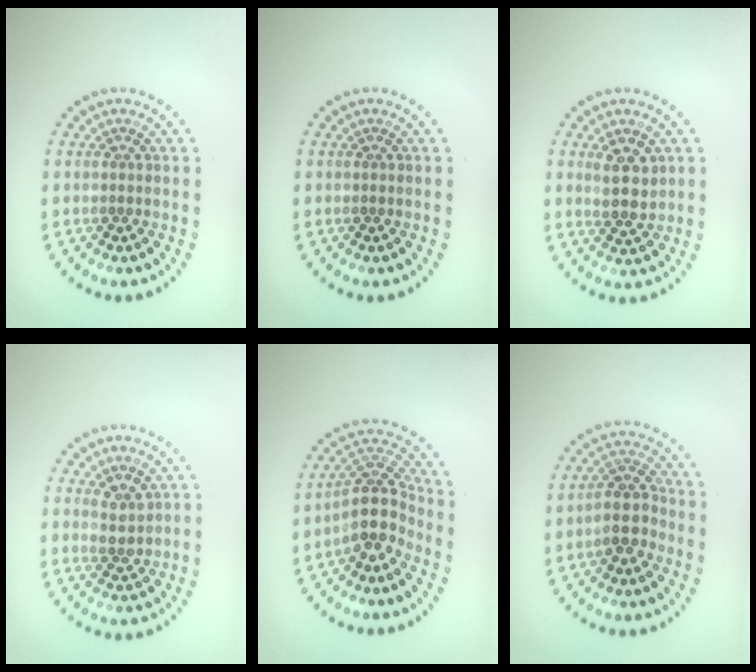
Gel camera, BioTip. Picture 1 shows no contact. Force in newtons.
{"total": 0.0}
{"total": 2.8, "press": 2.6, "slide": 0.9}
{"total": 1.8, "press": 1.7, "slide": 0.4}
{"total": 4.3, "press": 3.4, "slide": 2.7}
{"total": 3.0, "press": 2.5, "slide": 1.6}